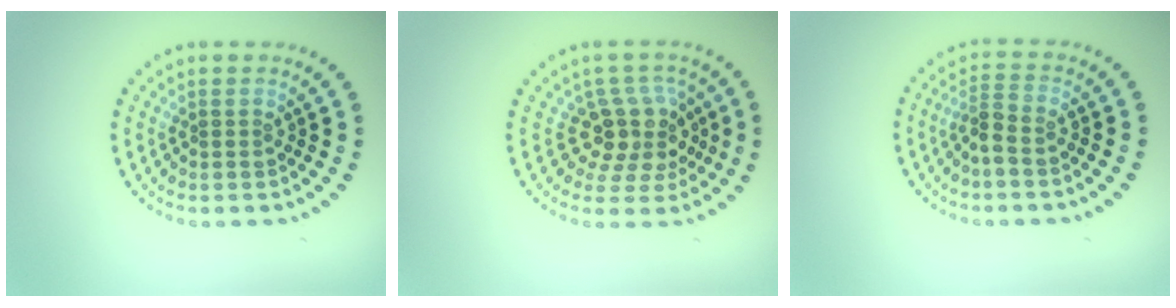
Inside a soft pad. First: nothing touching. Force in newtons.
{"total": 3.9, "press": 3.1, "slide": 2.3}
{"total": 1.9, "press": 1.5, "slide": 1.2}